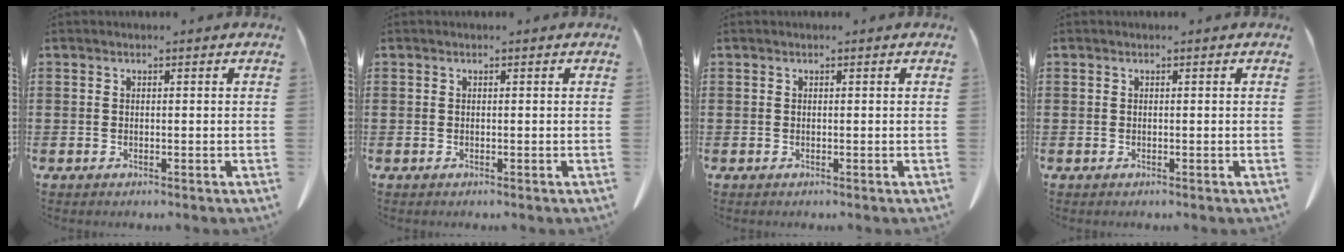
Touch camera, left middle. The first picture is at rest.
{"total": 0.0}
{"total": 0.0}
{"total": 0.0}